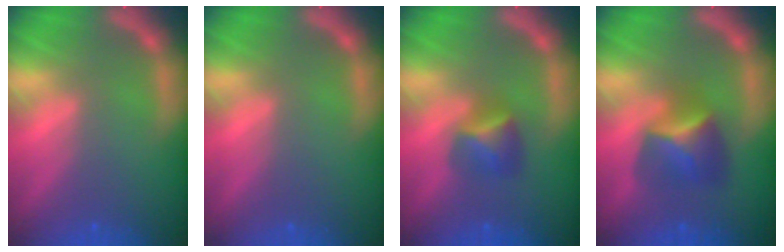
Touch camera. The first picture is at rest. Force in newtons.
{"total": 0.0}
{"total": 2.9}
{"total": 4.4}